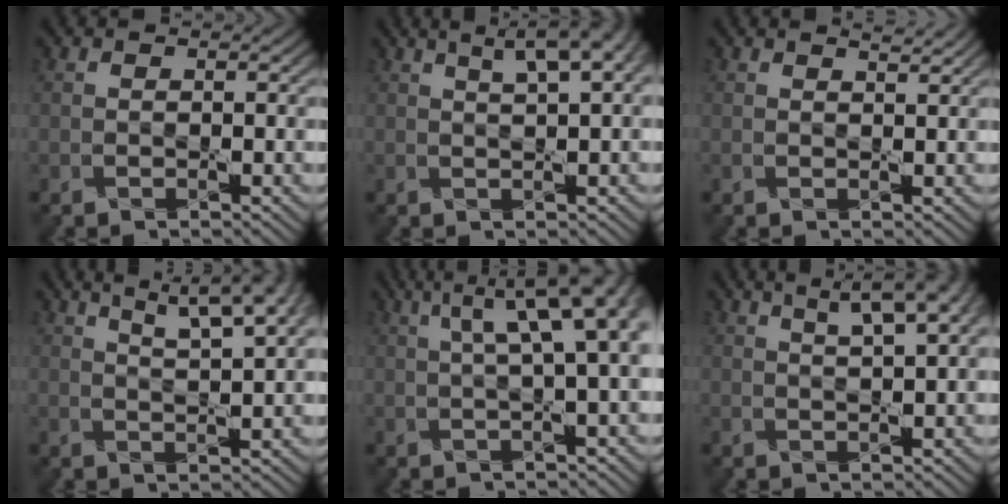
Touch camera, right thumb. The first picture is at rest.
{"total": 5.9, "force": [3.0, 1.3, 4.9], "torque": [-0.069, 0.022, 0.043]}
{"total": 1.3, "force": [1.2, 0.0, 0.2], "torque": [-0.011, -0.004, 0.012]}
{"total": 9.0, "force": [5.6, 2.1, 6.8], "torque": [-0.092, 0.025, 0.065]}
{"total": 10.7, "force": [2.7, 3.5, 9.8], "torque": [-0.114, 0.039, 0.027]}
{"total": 6.5, "force": [3.4, 1.4, 5.4], "torque": [-0.071, 0.023, 0.045]}